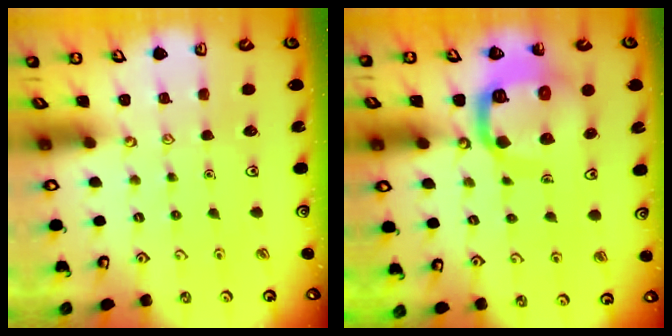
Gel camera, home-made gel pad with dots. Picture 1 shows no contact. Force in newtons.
{"total": 13.8, "press": 13.8, "slide": 1.5}